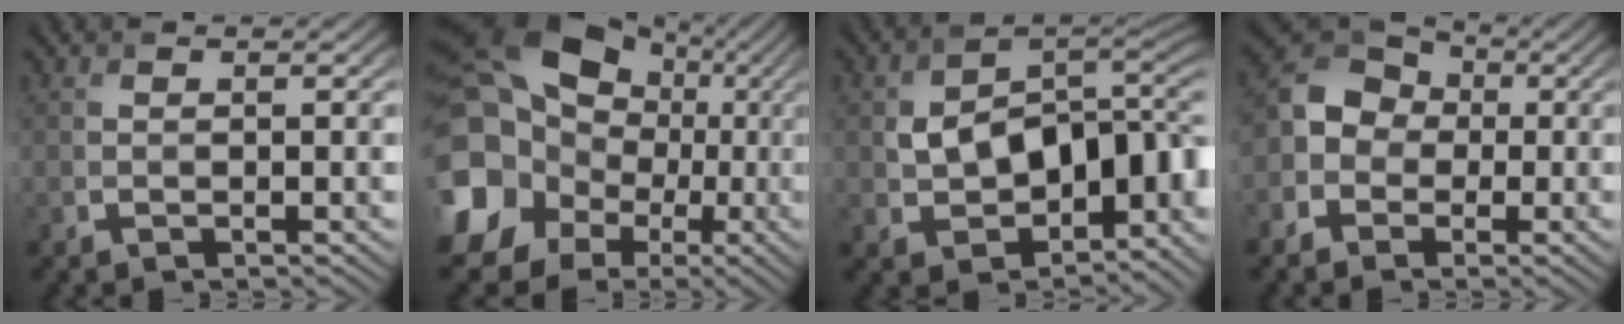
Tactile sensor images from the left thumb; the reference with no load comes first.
{"total": 21.5, "force": [0.9, 19.1, 9.7], "torque": [-0.247, -0.018, -0.010]}
{"total": 12.0, "force": [0.2, 8.0, 8.9], "torque": [-0.150, -0.011, -0.001]}
{"total": 6.0, "force": [-1.4, 5.3, 2.5], "torque": [-0.051, 0.001, -0.051]}